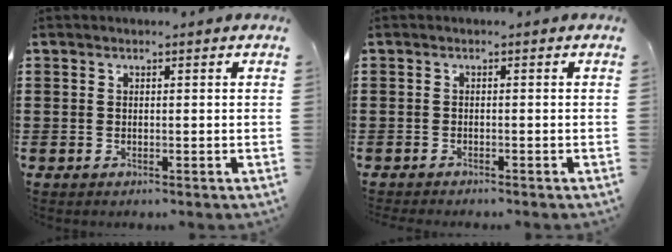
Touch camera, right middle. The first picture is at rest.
{"total": 1.0, "force": [-1.0, -0.1, 0.0], "torque": [-0.002, -0.001, -0.020]}